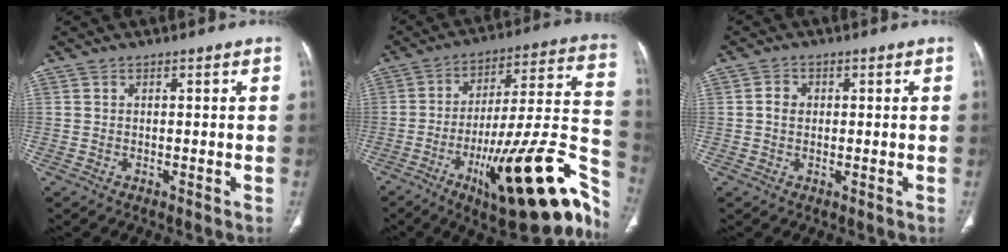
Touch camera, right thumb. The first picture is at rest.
{"total": 31.3, "force": [-13.9, 8.9, 26.7], "torque": [-0.303, 0.076, -0.197]}
{"total": 2.4, "force": [0.1, 2.0, 1.3], "torque": [-0.013, 0.007, -0.001]}